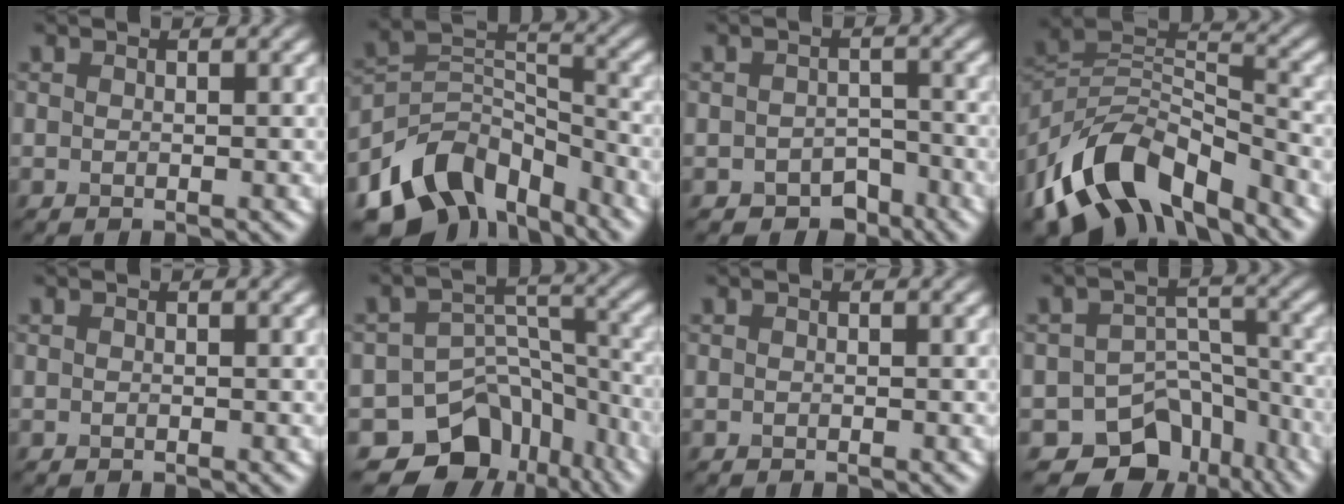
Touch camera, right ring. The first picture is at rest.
{"total": 9.7, "force": [-6.7, 6.0, 3.7], "torque": [-0.052, -0.004, -0.127]}
{"total": 2.7, "force": [-1.9, 1.8, 0.6], "torque": [0.002, -0.003, -0.027]}
{"total": 11.8, "force": [-7.7, 6.3, 6.2], "torque": [-0.118, 0.011, -0.156]}
{"total": 0.0}
{"total": 10.9, "force": [-7.9, 7.1, 2.5], "torque": [-0.014, 0.003, -0.110]}
{"total": 0.0}
{"total": 8.6, "force": [-6.3, 5.5, 2.1], "torque": [0.002, -0.006, -0.087]}